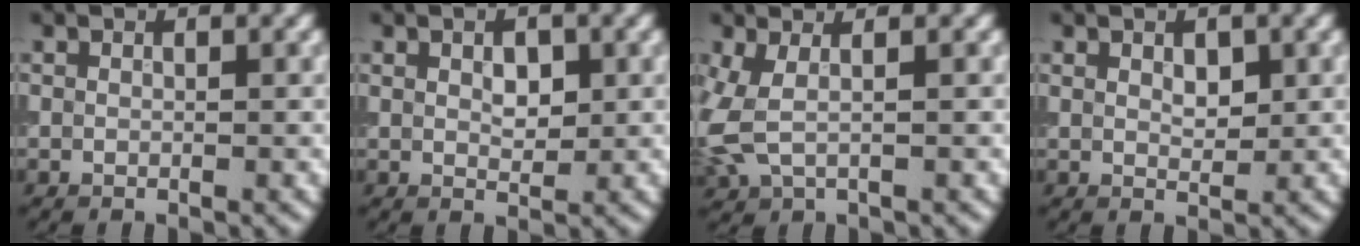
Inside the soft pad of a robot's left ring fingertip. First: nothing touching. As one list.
[{"total": 2.0, "force": [0.6, 1.1, 1.5], "torque": [-0.023, 0.001, 0.012]}, {"total": 2.8, "force": [0.4, 1.3, 2.4], "torque": [-0.072, -0.003, 0.004]}, {"total": 1.7, "force": [0.7, 0.9, 1.2], "torque": [-0.018, 0.000, 0.015]}]